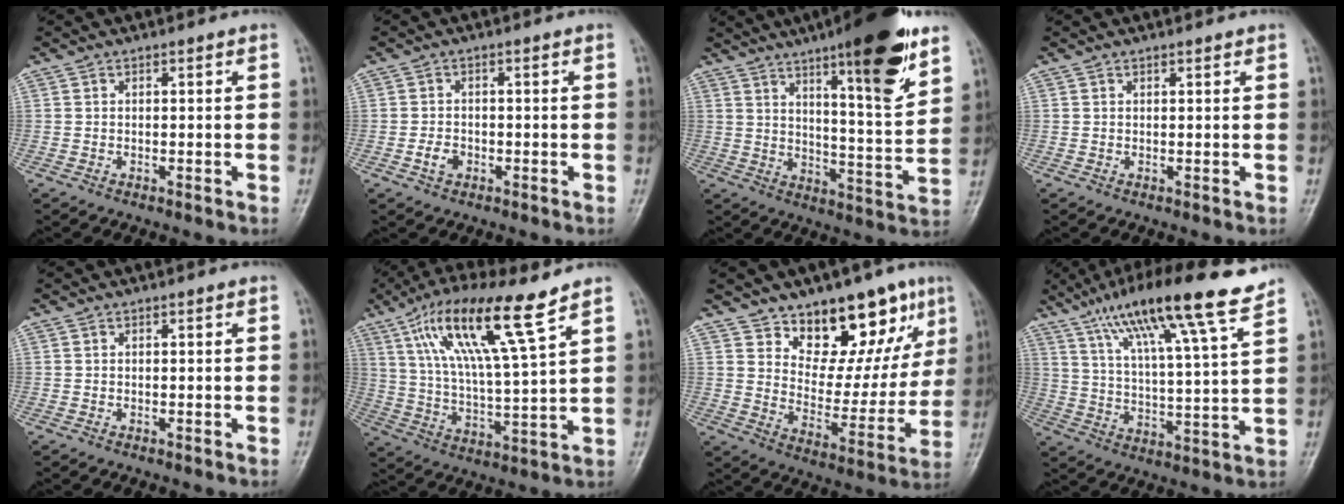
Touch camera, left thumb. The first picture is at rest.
{"total": 2.6, "force": [-1.0, 1.9, 1.4], "torque": [-0.021, 0.006, -0.019]}
{"total": 18.4, "force": [11.0, 3.3, 14.4], "torque": [-0.187, -0.063, 0.167]}
{"total": 0.6, "force": [0.5, 0.2, 0.2], "torque": [-0.007, -0.003, 0.006]}
{"total": 0.0}
{"total": 16.5, "force": [9.3, 2.0, 13.4], "torque": [-0.250, -0.030, 0.176]}
{"total": 17.4, "force": [10.8, 9.0, 10.3], "torque": [-0.069, -0.065, 0.168]}
{"total": 18.4, "force": [12.7, 1.5, 13.3], "torque": [-0.213, -0.043, 0.210]}